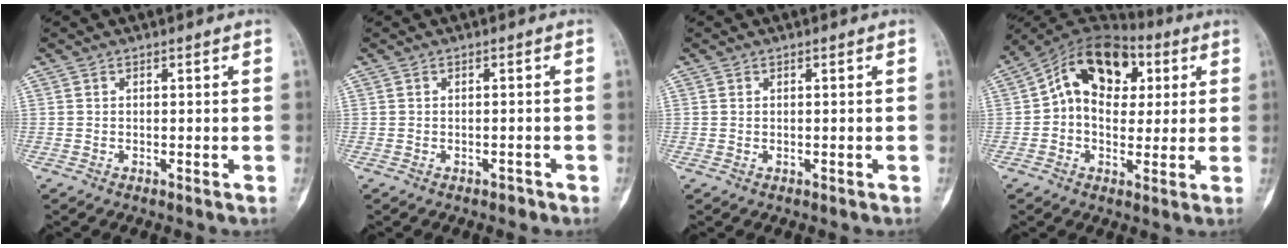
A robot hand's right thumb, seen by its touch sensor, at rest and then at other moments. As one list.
[{"total": 1.2, "force": [-0.9, 0.7, 0.3], "torque": [0.000, 0.010, -0.013]}, {"total": 0.0}, {"total": 15.9, "force": [3.7, 11.0, 10.8], "torque": [-0.139, 0.027, 0.053]}]